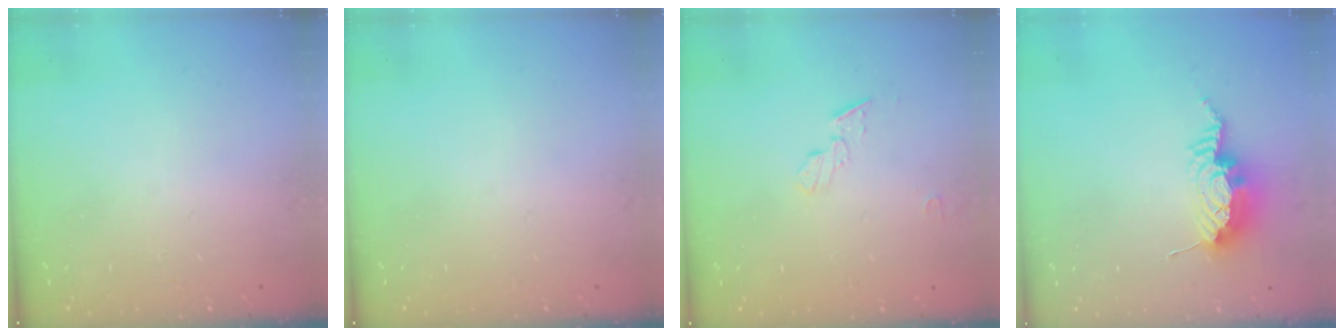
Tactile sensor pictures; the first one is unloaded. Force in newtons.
{"total": 0.0}
{"total": 5.2, "press": 5.2, "slide": 0.3}
{"total": 10.1, "press": 10.0, "slide": 1.0}